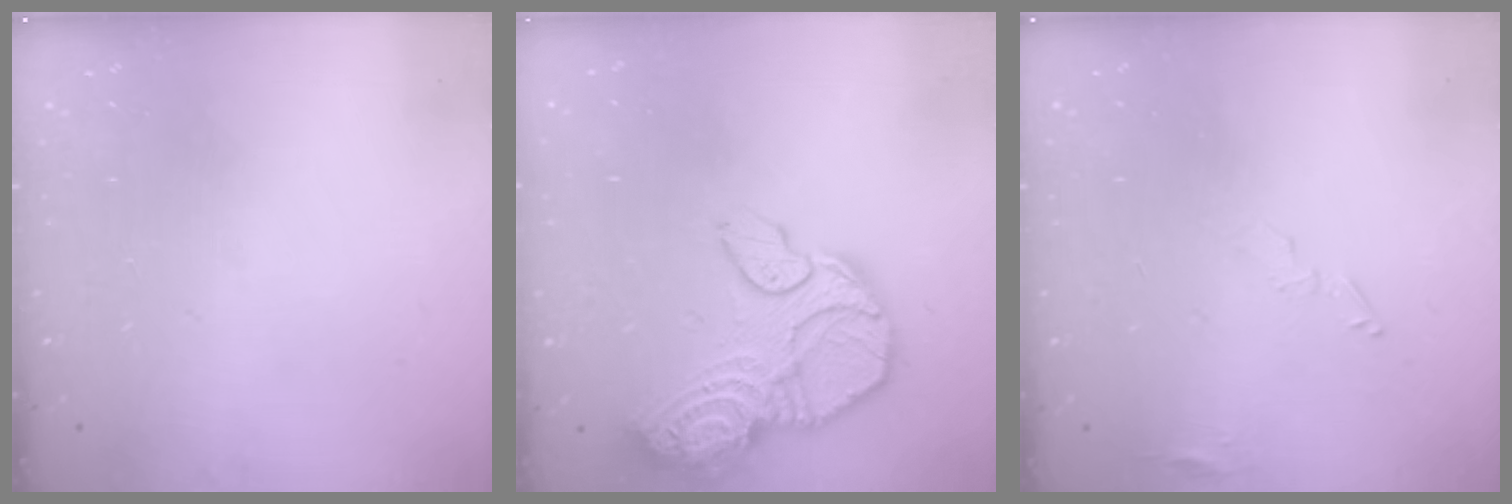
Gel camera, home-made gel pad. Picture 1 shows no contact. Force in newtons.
{"total": 21.2, "press": 20.4, "slide": 5.8}
{"total": 4.1, "press": 4.0, "slide": 0.2}